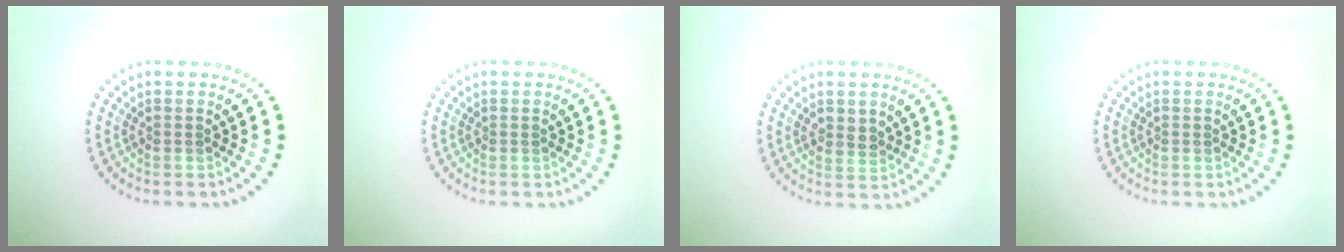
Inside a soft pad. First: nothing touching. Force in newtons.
{"total": 0.0}
{"total": 1.7, "press": 1.7, "slide": 0.4}
{"total": 0.0}